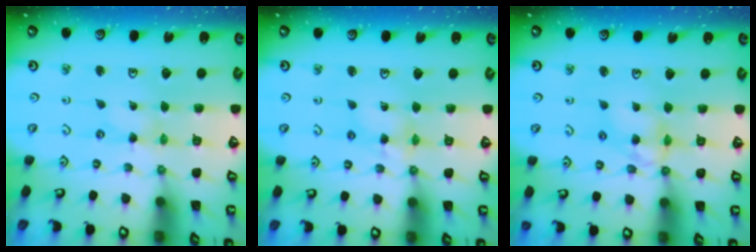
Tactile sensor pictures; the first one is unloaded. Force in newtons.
{"total": 5.6, "press": 5.6, "slide": 0.5}
{"total": 9.8, "press": 9.8, "slide": 0.8}